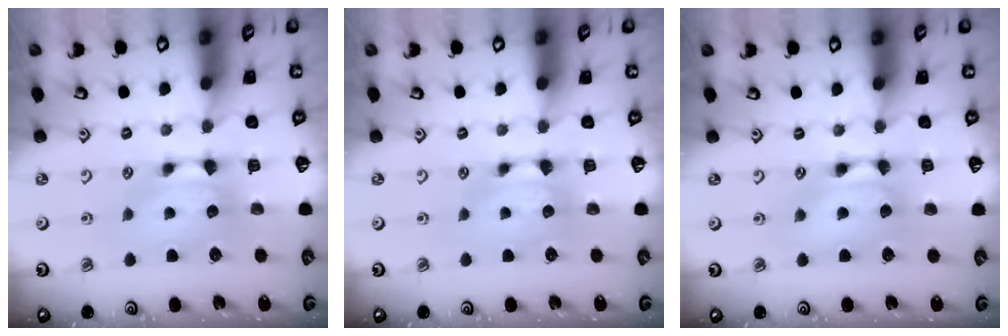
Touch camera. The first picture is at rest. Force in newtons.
{"total": 0.0}
{"total": 1.5, "press": 1.5, "slide": 0.1}